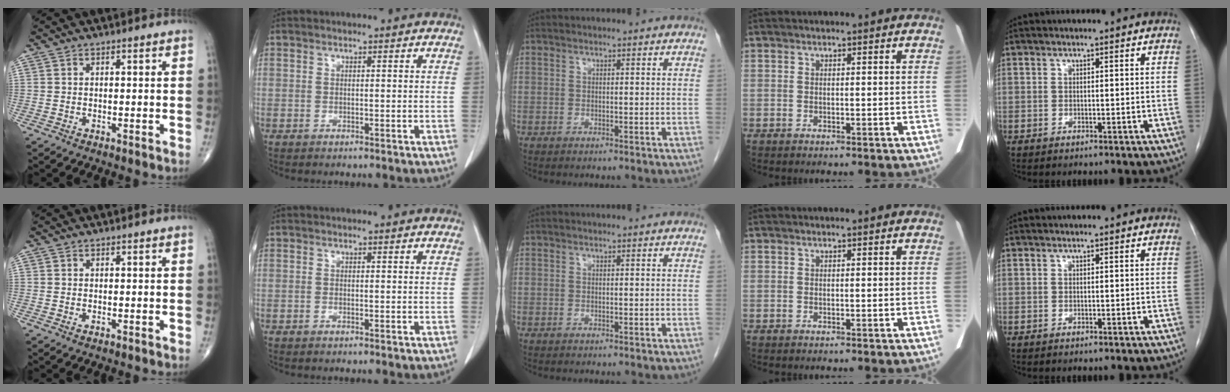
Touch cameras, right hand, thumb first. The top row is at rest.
{}